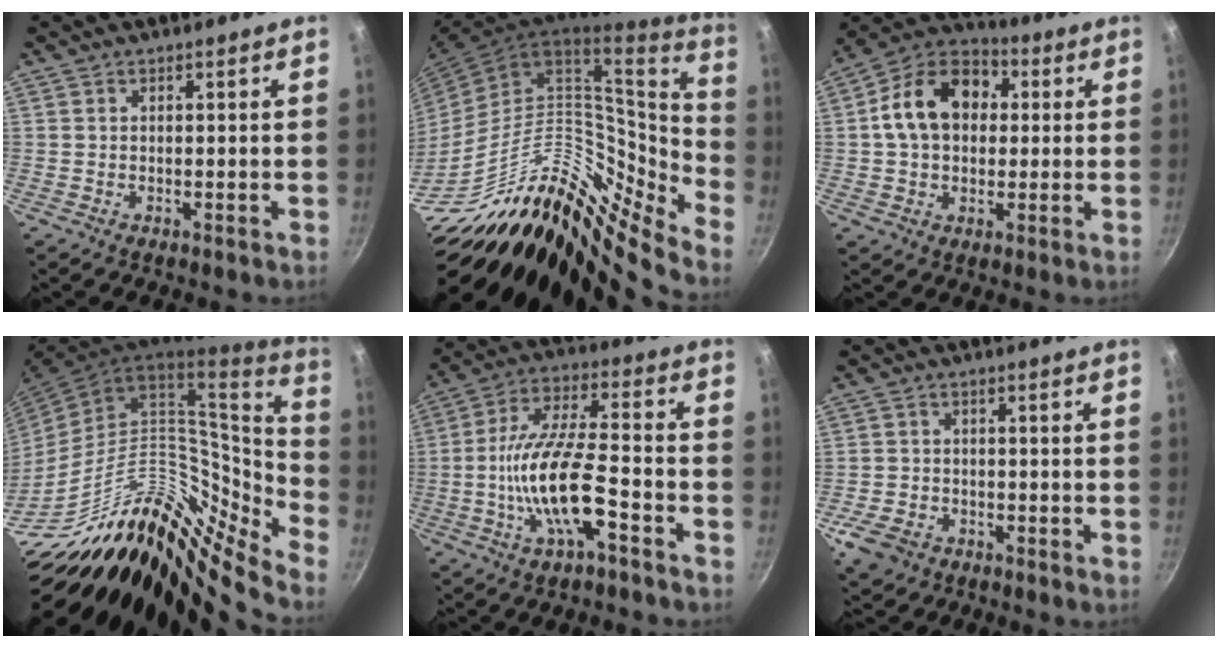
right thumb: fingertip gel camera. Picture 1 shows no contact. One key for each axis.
{"total": 28.2, "fx": -14.4, "fy": 12.1, "fz": 21.0, "tx": -0.262, "ty": 0.074, "tz": -0.255}
{"total": 15.2, "fx": 2.1, "fy": 11.4, "fz": 9.9, "tx": -0.138, "ty": 0.032, "tz": 0.017}
{"total": 28.1, "fx": -14.4, "fy": 12.3, "fz": 20.7, "tx": -0.245, "ty": 0.076, "tz": -0.254}
{"total": 15.3, "fx": -5.6, "fy": 4.9, "fz": 13.3, "tx": -0.251, "ty": 0.038, "tz": -0.113}
{"total": 6.6, "fx": -3.5, "fy": 4.6, "fz": 3.2, "tx": -0.068, "ty": 0.021, "tz": -0.063}